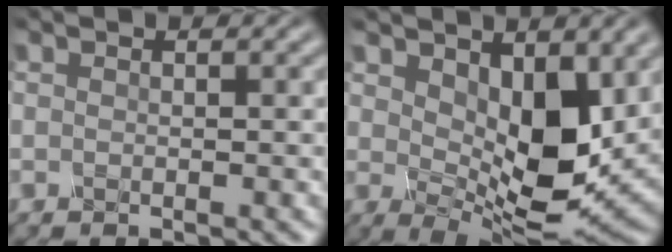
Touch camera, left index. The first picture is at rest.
{"total": 7.8, "force": [1.8, 4.0, 6.5], "torque": [-0.118, -0.011, 0.040]}